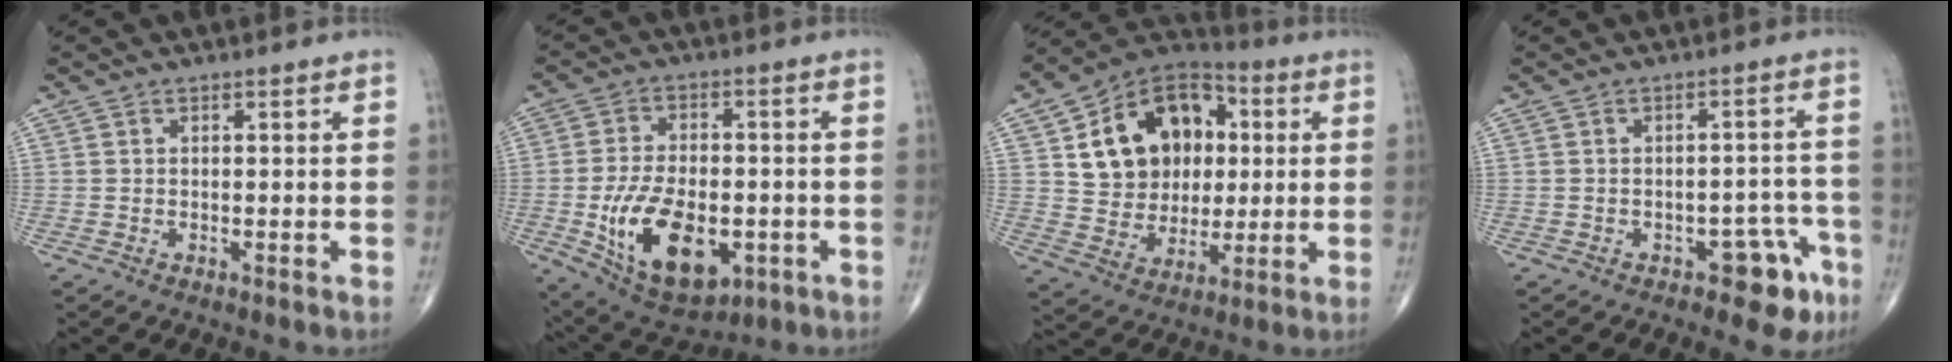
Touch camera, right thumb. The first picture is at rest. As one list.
[{"total": 17.4, "force": [-4.6, 9.9, 13.6], "torque": [-0.211, 0.006, -0.057]}, {"total": 19.4, "force": [4.3, 14.6, 11.9], "torque": [-0.150, 0.008, 0.074]}, {"total": 7.0, "force": [-4.0, 3.7, 4.4], "torque": [-0.022, 0.036, -0.047]}]